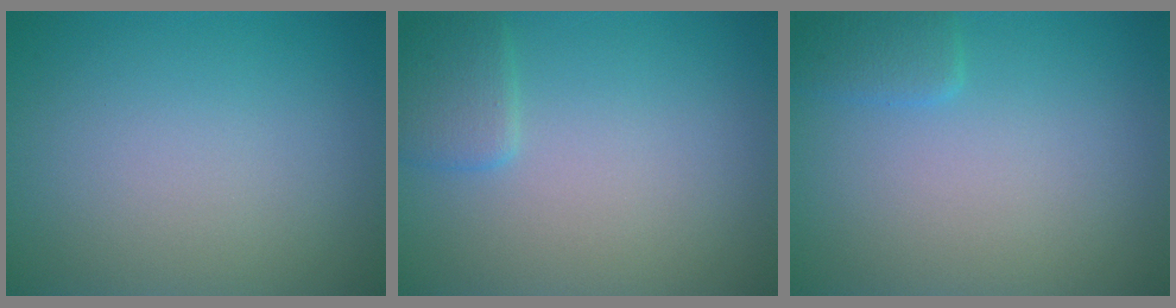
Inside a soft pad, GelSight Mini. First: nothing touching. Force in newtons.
{"total": 1.8, "press": 1.8, "slide": 0.1}
{"total": 1.4, "press": 1.4, "slide": 0.1}